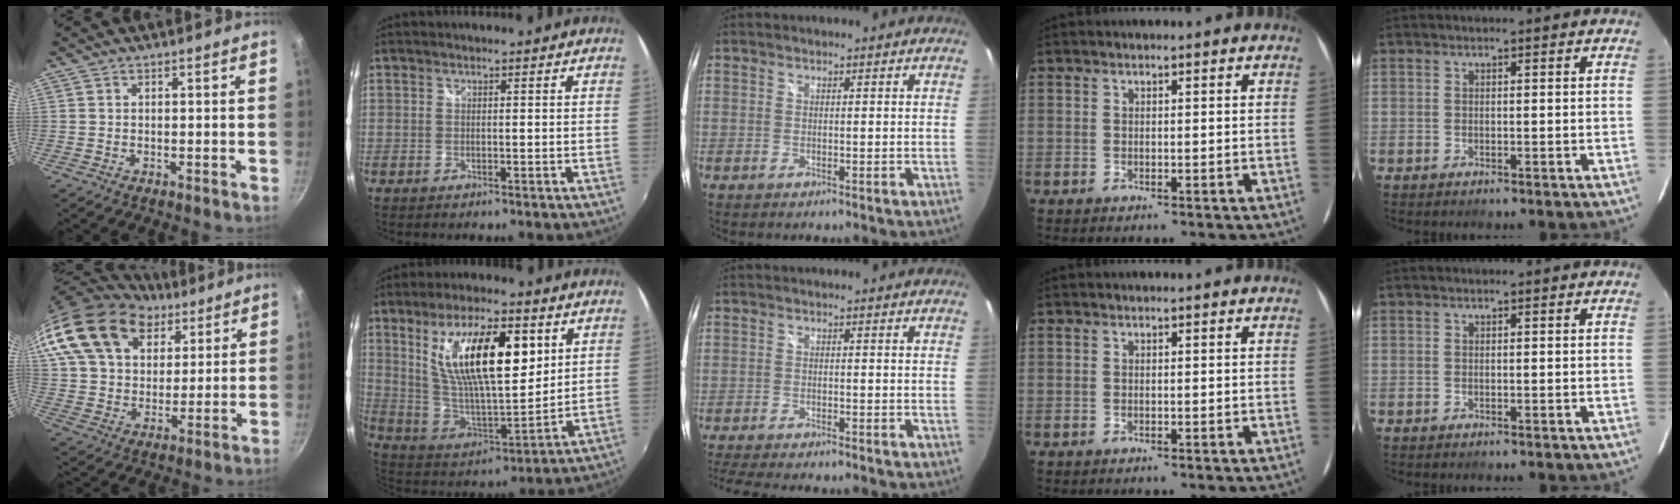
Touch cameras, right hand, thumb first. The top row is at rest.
{"thumb": {"total": 22.8, "force": [12.3, 15.2, 11.8], "torque": [-0.219, -0.006, 0.225]}, "index": {"total": 20.6, "force": [7.7, 7.4, 17.6], "torque": [-0.310, 0.000, 0.146]}, "middle": {"total": 9.3, "force": [-8.2, 0.9, 4.2], "torque": [-0.099, -0.023, -0.129]}}